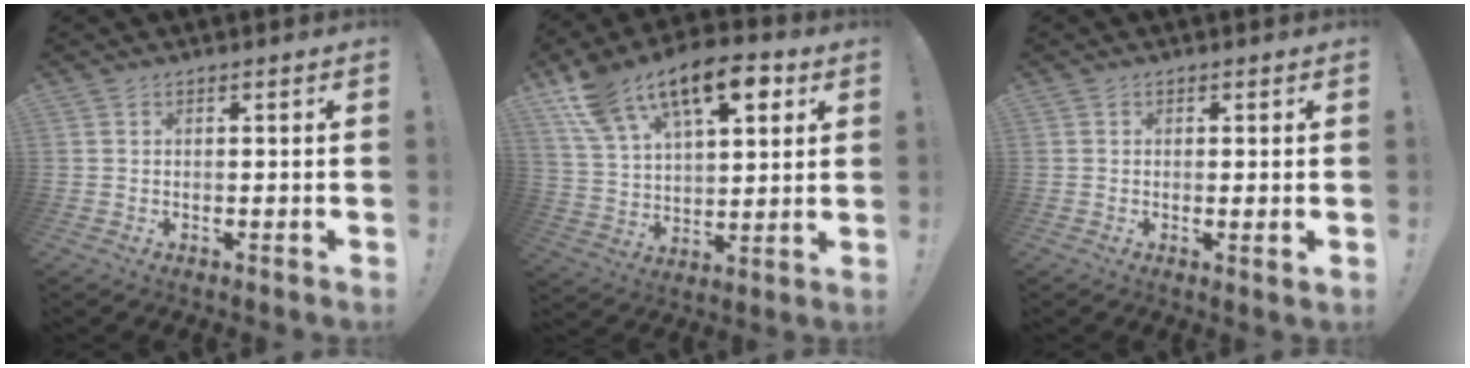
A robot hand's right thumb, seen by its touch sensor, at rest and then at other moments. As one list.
[{"total": 19.0, "force": [10.5, 10.4, 11.9], "torque": [-0.204, -0.039, 0.189]}, {"total": 1.8, "force": [0.6, 0.2, 1.7], "torque": [-0.019, -0.005, 0.009]}]